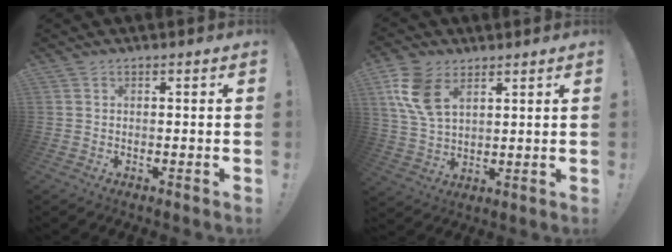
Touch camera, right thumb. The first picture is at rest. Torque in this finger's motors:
{"motor_torque": [0.04, 0.24, 0.02, 0.13, -0.01]}